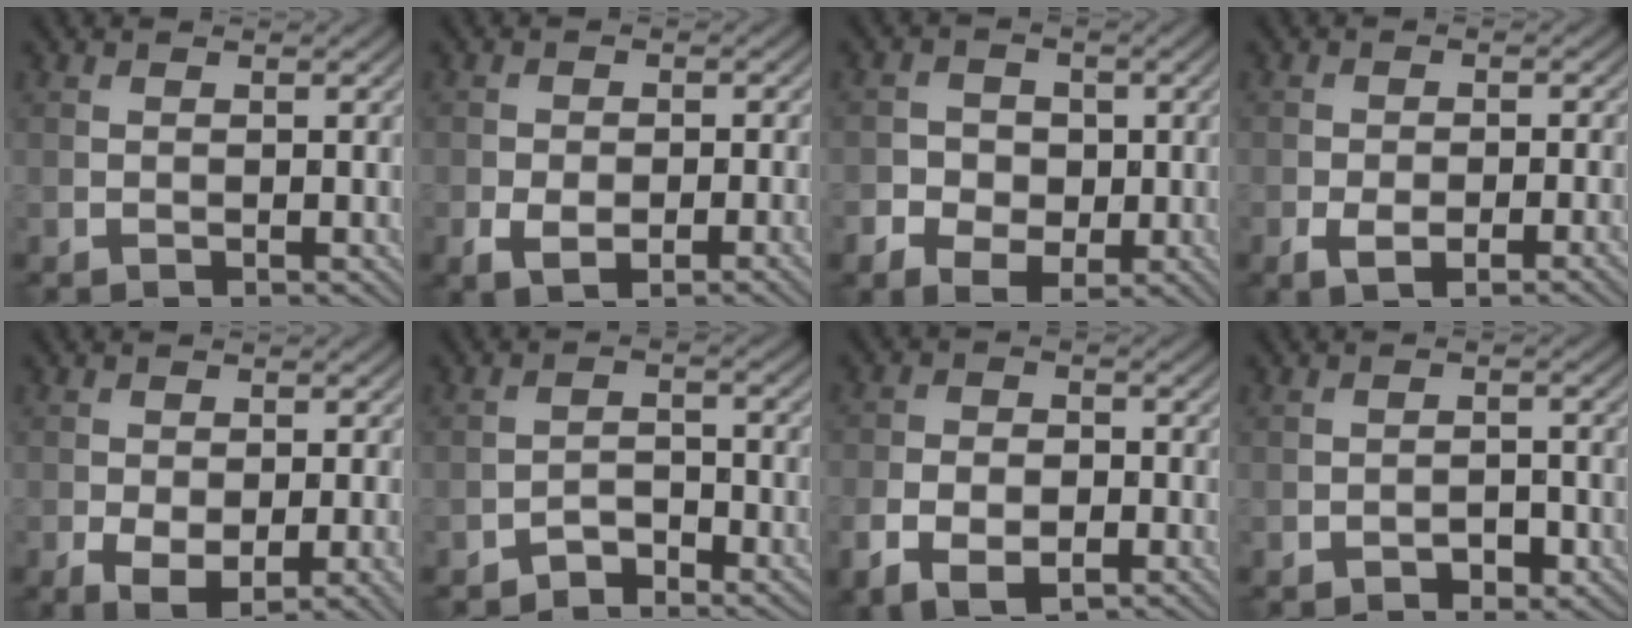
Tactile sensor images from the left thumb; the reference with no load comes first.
{"total": 5.9, "force": [-2.4, 2.8, 4.6], "torque": [-0.081, -0.014, -0.035]}
{"total": 4.7, "force": [-1.1, 3.8, 2.5], "torque": [-0.041, -0.011, -0.019]}
{"total": 5.8, "force": [-2.5, 2.2, 4.8], "torque": [-0.084, -0.008, -0.036]}
{"total": 7.4, "force": [-3.2, 3.4, 5.7], "torque": [-0.095, -0.019, -0.040]}
{"total": 3.1, "force": [-2.7, 0.9, 1.2], "torque": [-0.018, 0.008, -0.055]}
{"total": 6.7, "force": [-3.3, 3.7, 4.5], "torque": [-0.088, -0.010, -0.060]}
{"total": 2.2, "force": [-1.4, 1.1, 1.3], "torque": [-0.018, 0.003, -0.023]}